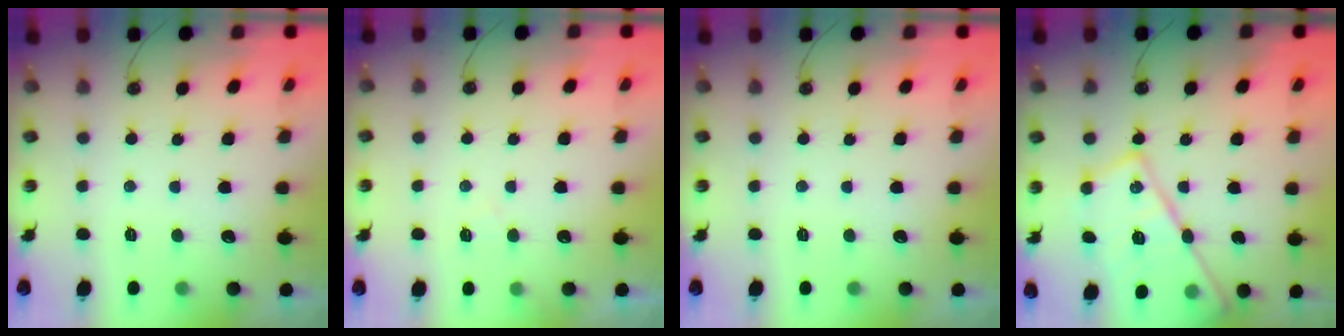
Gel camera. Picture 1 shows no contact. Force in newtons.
{"total": 3.7, "press": 3.7, "slide": 0.6}
{"total": 0.0}
{"total": 21.1, "press": 21.0, "slide": 1.7}